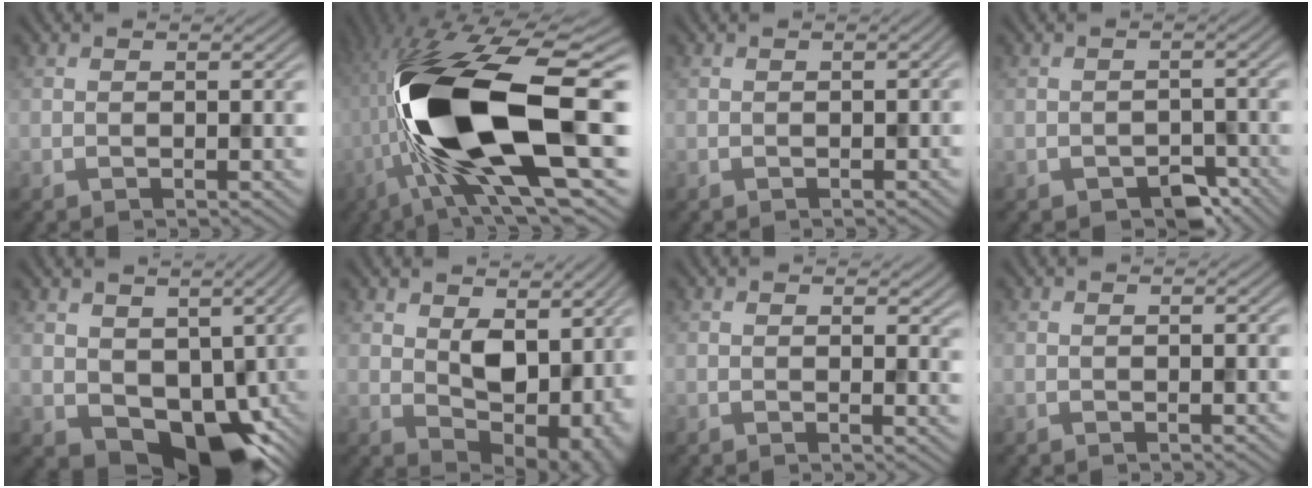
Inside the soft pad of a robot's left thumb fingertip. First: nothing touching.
{"total": 19.2, "force": [-1.8, 7.4, 17.6], "torque": [-0.335, 0.010, -0.041]}
{"total": 0.8, "force": [-0.3, 0.3, 0.6], "torque": [-0.009, -0.001, -0.002]}
{"total": 3.7, "force": [-2.4, 2.0, 2.0], "torque": [-0.029, -0.005, -0.036]}
{"total": 11.1, "force": [-0.7, 7.9, 7.7], "torque": [-0.125, -0.043, 0.007]}
{"total": 8.5, "force": [2.3, 5.3, 6.2], "torque": [-0.103, -0.008, 0.036]}
{"total": 2.1, "force": [1.0, 0.8, 1.7], "torque": [-0.025, -0.006, 0.017]}
{"total": 0.0}